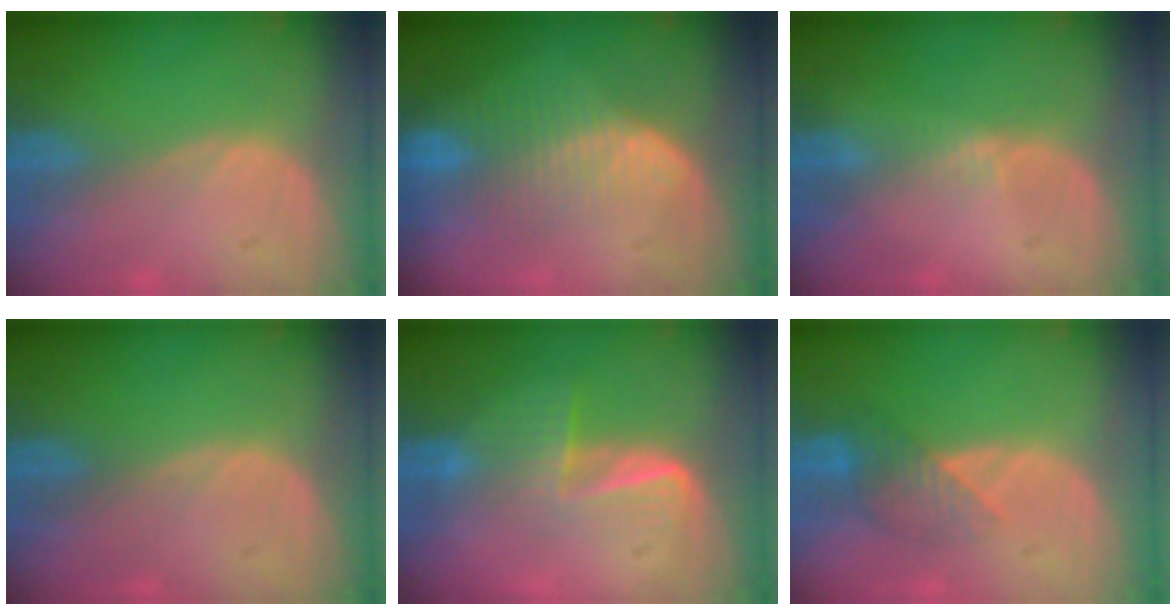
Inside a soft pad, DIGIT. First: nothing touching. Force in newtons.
{"total": 8.5, "press": 7.3, "slide": 4.4}
{"total": 0.8, "press": 0.8, "slide": 0.4}
{"total": 0.0}
{"total": 7.0, "press": 5.8, "slide": 3.9}
{"total": 4.0, "press": 4.0, "slide": 0.6}